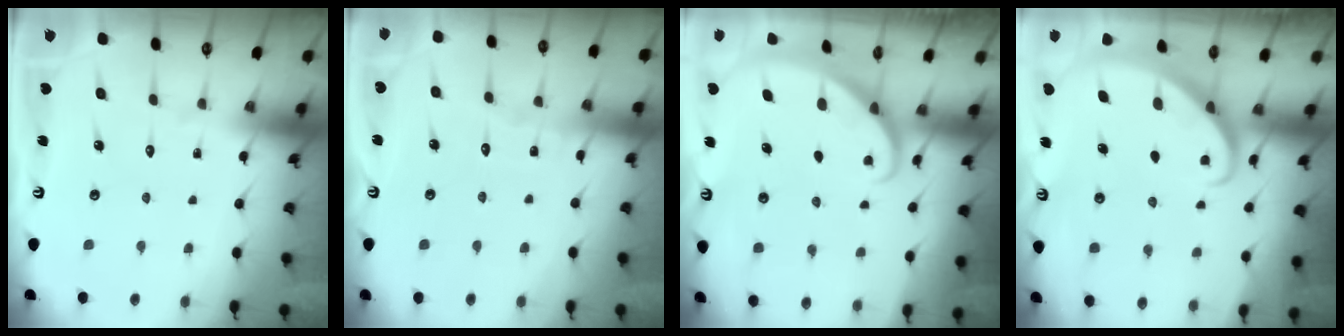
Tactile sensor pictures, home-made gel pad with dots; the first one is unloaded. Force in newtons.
{"total": 2.8, "press": 2.8, "slide": 0.2}
{"total": 1.9, "press": 1.9, "slide": 0.1}
{"total": 2.7, "press": 2.7, "slide": 0.2}